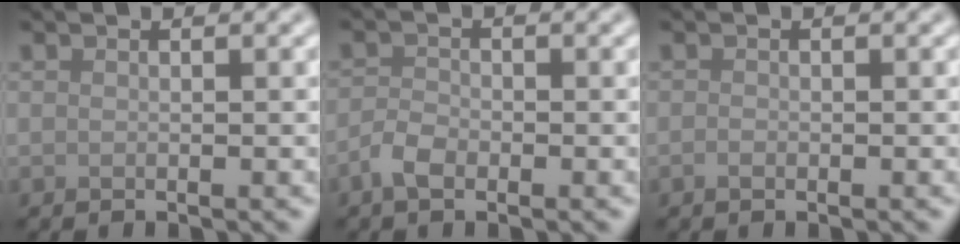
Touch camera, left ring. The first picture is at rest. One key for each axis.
{"total": 2.0, "fx": -1.2, "fy": 1.0, "fz": 1.3, "tx": -0.026, "ty": 0.002, "tz": -0.028}
{"total": 0.6, "fx": -0.3, "fy": 0.4, "fz": 0.4, "tx": -0.007, "ty": -0.002, "tz": -0.005}